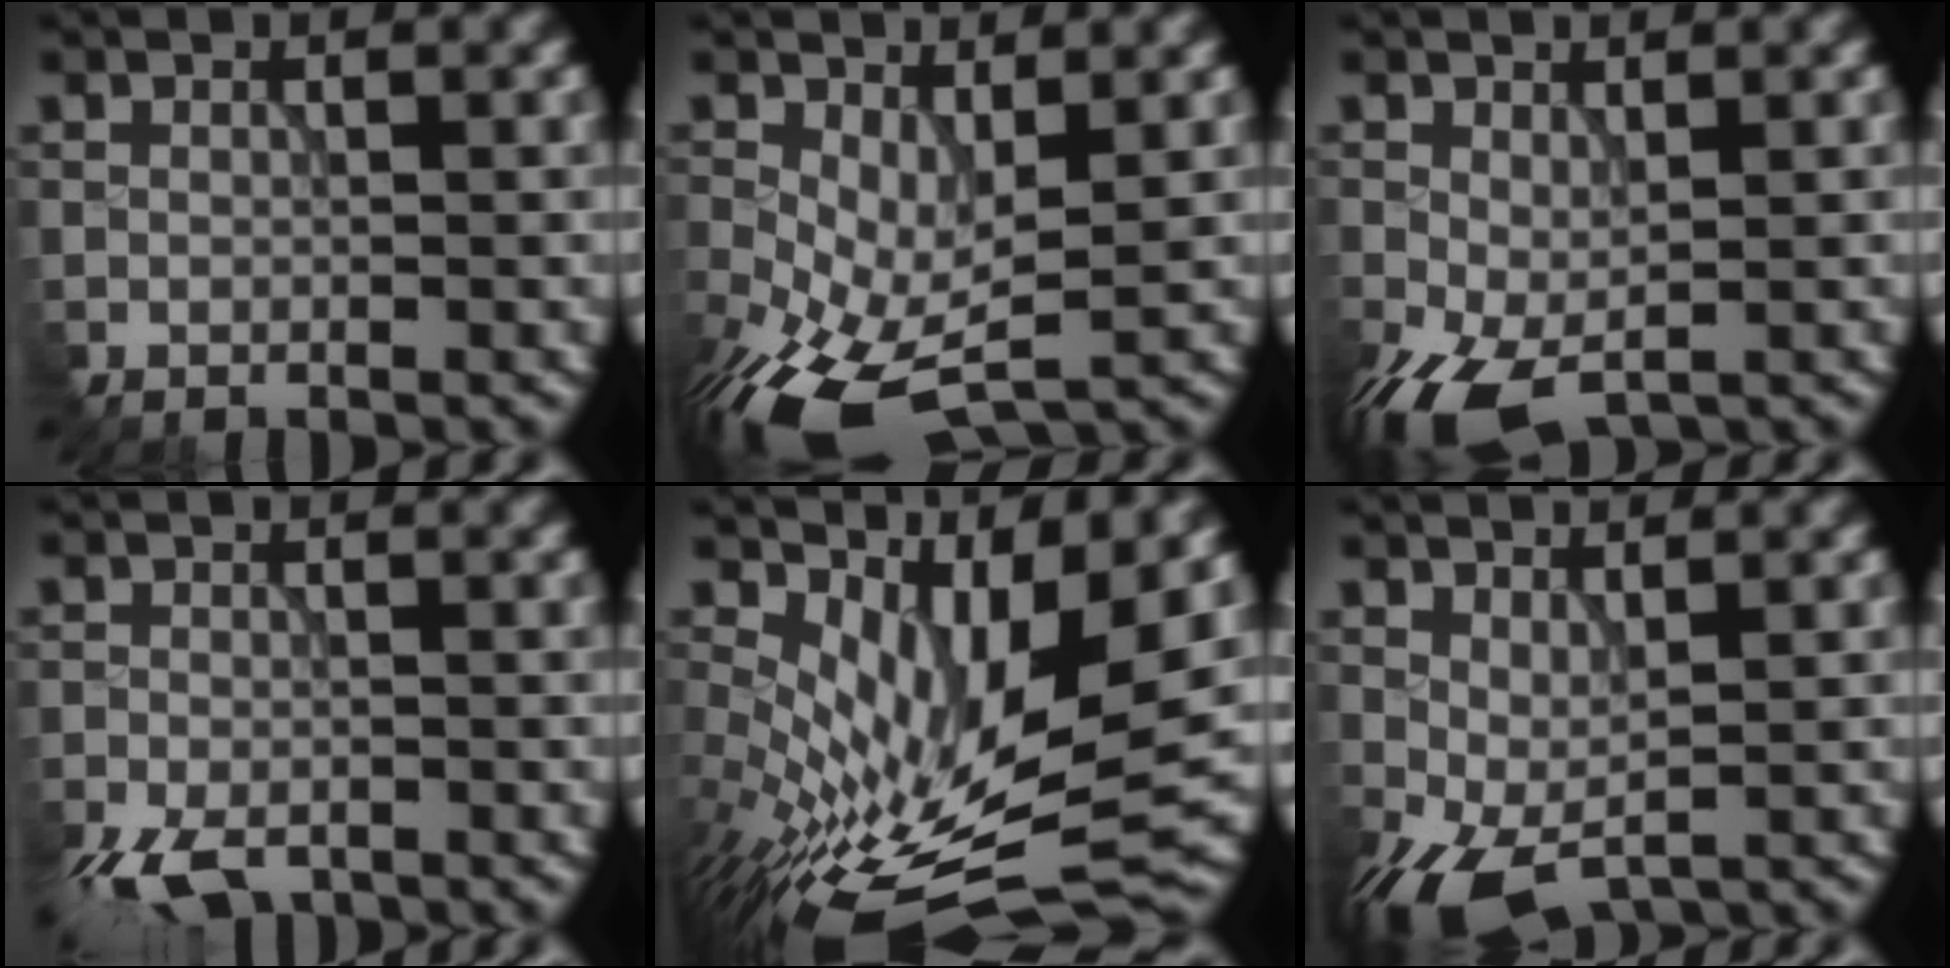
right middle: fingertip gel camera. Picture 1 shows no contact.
{"total": 8.7, "force": [-2.8, 4.5, 6.9], "torque": [-0.162, -0.026, -0.042]}
{"total": 5.5, "force": [-2.4, 2.8, 4.0], "torque": [-0.110, -0.021, -0.037]}
{"total": 5.1, "force": [-3.7, 2.0, 2.9], "torque": [-0.057, -0.017, -0.074]}
{"total": 11.5, "force": [1.6, 4.7, 10.4], "torque": [-0.202, -0.023, 0.044]}
{"total": 4.3, "force": [-1.4, 2.0, 3.5], "torque": [-0.088, -0.001, -0.027]}